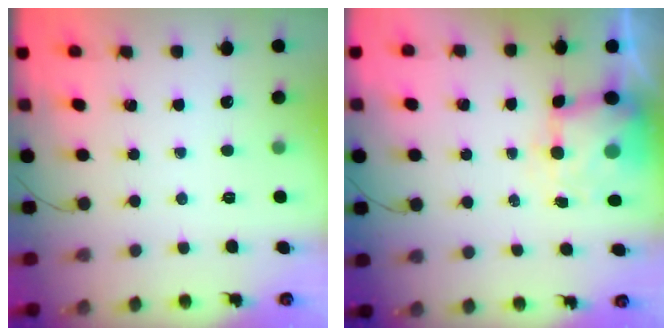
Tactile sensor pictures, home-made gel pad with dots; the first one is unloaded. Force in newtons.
{"total": 7.1, "press": 6.9, "slide": 1.4}